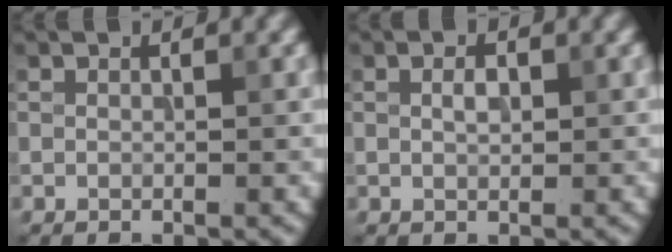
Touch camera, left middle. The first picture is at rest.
{"total": 1.2, "force": [0.2, 0.7, 1.0], "torque": [-0.019, 0.002, 0.003]}